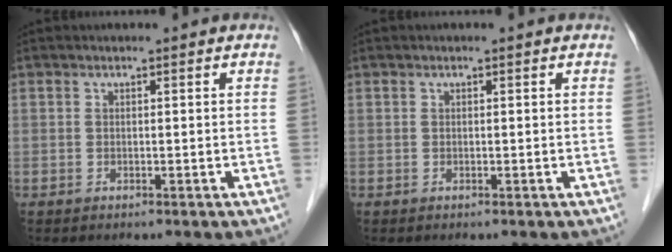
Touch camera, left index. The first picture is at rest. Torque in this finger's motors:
{"motor_torque": [-0.93, -1.21, 0.26, 0.05]}